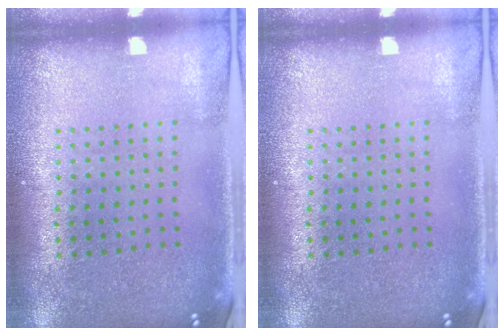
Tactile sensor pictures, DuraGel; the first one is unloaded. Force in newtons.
{"total": 0.0}